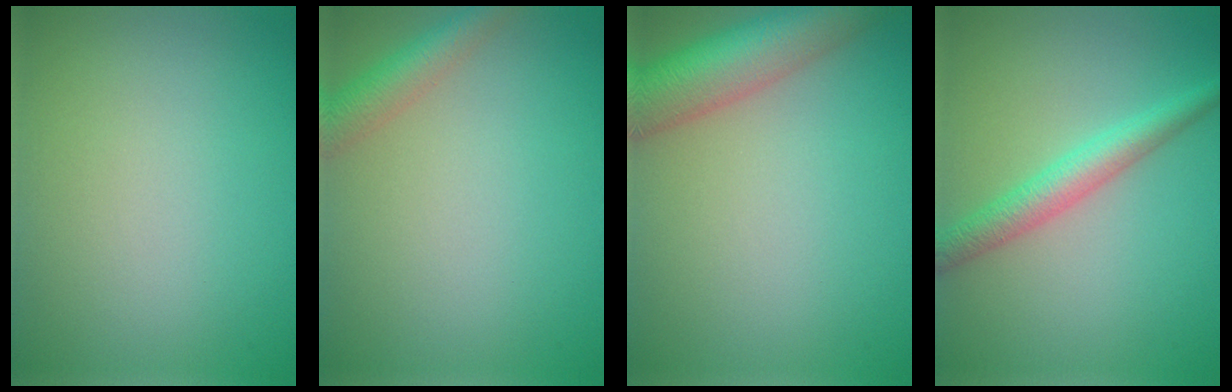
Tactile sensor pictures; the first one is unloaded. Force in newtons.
{"total": 2.8, "press": 2.8, "slide": 0.1}
{"total": 6.9, "press": 6.9, "slide": 0.5}
{"total": 3.4, "press": 3.4, "slide": 0.1}